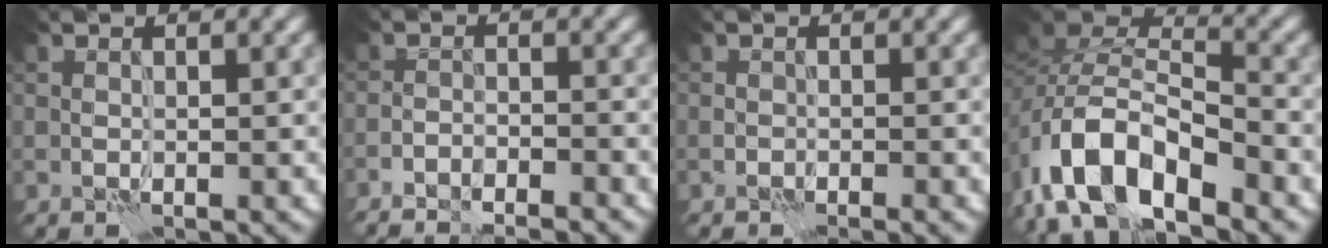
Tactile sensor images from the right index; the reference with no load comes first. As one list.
[{"total": 5.0, "force": [-4.9, 0.8, 0.9], "torque": [-0.009, 0.010, -0.068]}, {"total": 0.9, "force": [-0.9, 0.0, -0.1], "torque": [0.003, 0.001, -0.015]}, {"total": 9.7, "force": [-5.8, 5.2, 5.9], "torque": [-0.112, 0.000, -0.113]}]